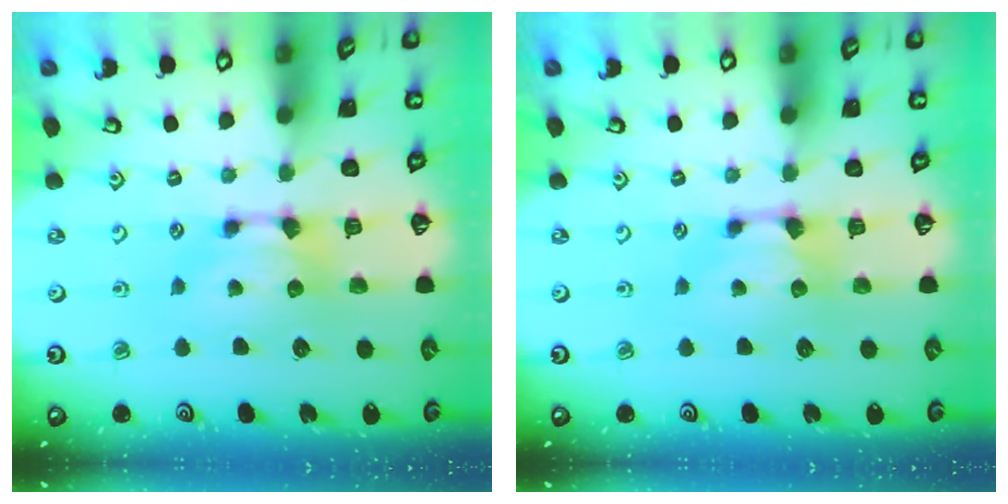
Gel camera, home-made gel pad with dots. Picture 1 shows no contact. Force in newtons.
{"total": 0.0}